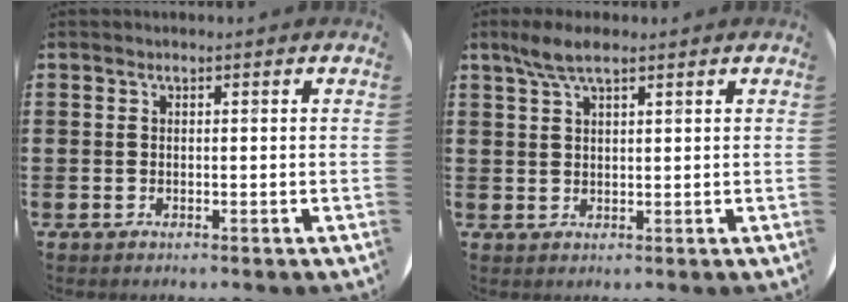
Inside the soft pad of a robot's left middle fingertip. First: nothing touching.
{"total": 4.0, "force": [2.8, 0.9, 2.6], "torque": [-0.057, 0.006, 0.050]}